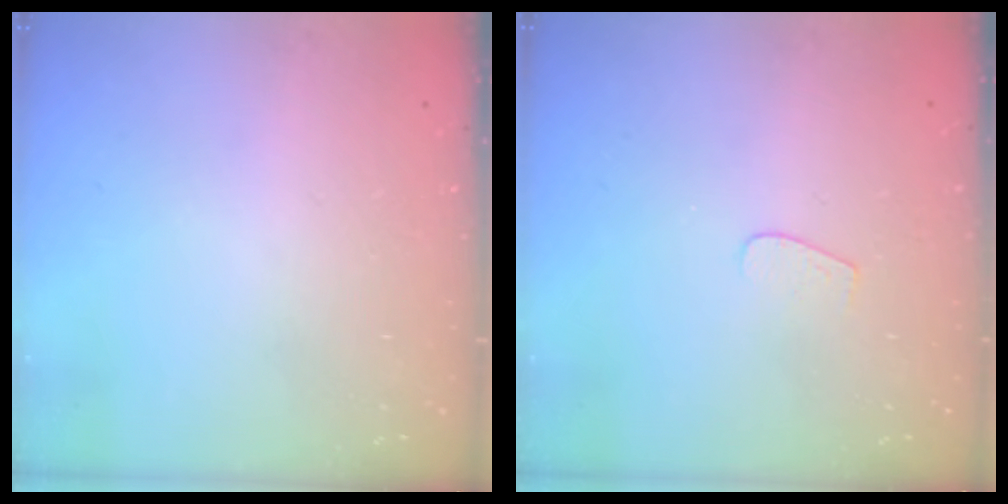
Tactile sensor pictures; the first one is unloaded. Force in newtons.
{"total": 3.7, "press": 3.7, "slide": 0.3}